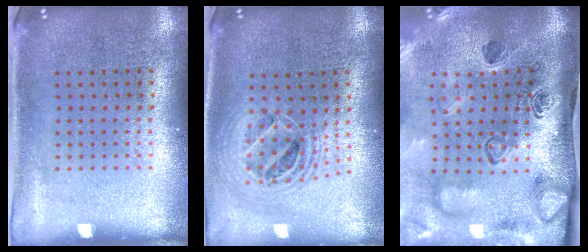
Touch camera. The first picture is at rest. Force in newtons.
{"total": 2.0, "press": 1.7, "slide": 1.2}
{"total": 4.9, "press": 3.3, "slide": 3.6}